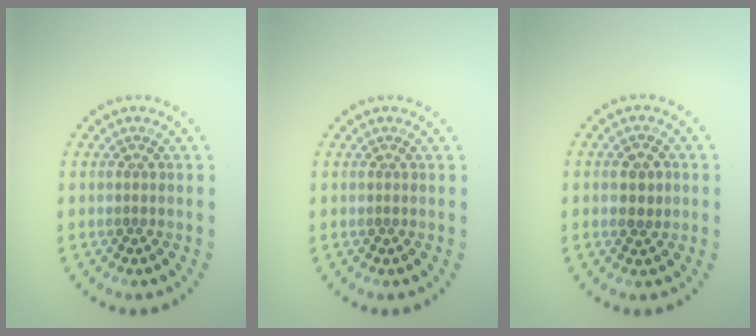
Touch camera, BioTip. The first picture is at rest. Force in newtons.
{"total": 0.0}
{"total": 1.6, "press": 1.6, "slide": 0.1}